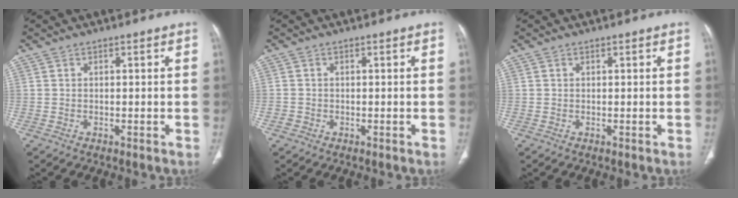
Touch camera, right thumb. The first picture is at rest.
{"total": 0.9, "force": [-0.3, 0.8, 0.1], "torque": [-0.001, 0.003, -0.006]}
{"total": 0.0}